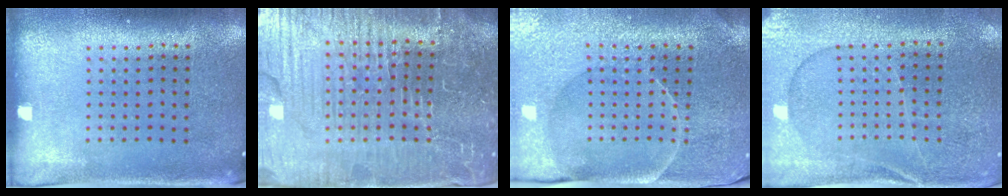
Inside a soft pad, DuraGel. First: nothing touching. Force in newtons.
{"total": 6.4, "press": 5.8, "slide": 2.8}
{"total": 3.8, "press": 3.7, "slide": 0.8}
{"total": 0.8, "press": 0.6, "slide": 0.5}